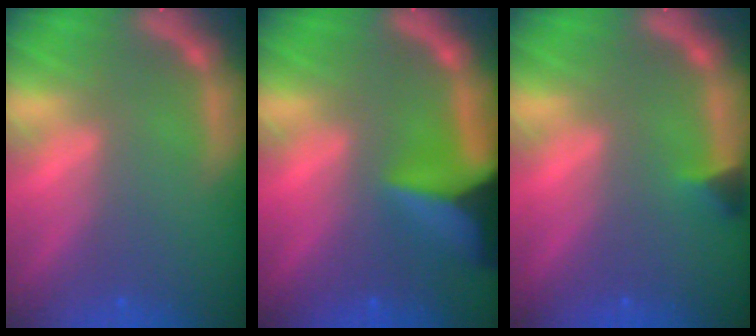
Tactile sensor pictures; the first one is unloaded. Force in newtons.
{"total": 9.4}
{"total": 1.4}